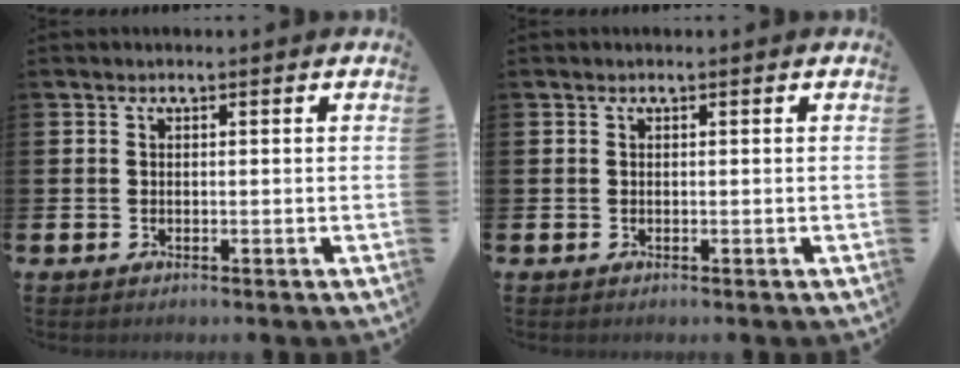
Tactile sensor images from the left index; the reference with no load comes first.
{"total": 0.0}